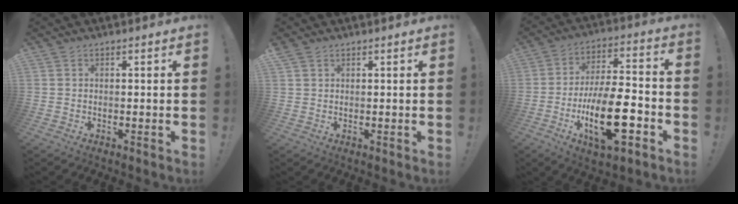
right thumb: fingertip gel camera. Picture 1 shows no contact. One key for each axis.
{"total": 1.4, "fx": 1.0, "fy": 0.8, "fz": 0.5, "tx": -0.005, "ty": -0.002, "tz": 0.019}
{"total": 20.0, "fx": -7.2, "fy": 7.6, "fz": 17.1, "tx": -0.305, "ty": 0.028, "tz": -0.114}